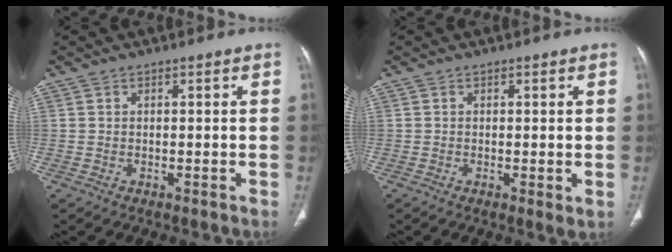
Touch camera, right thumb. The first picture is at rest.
{"total": 2.0, "force": [-0.1, 0.6, 1.8], "torque": [-0.032, -0.010, -0.006]}